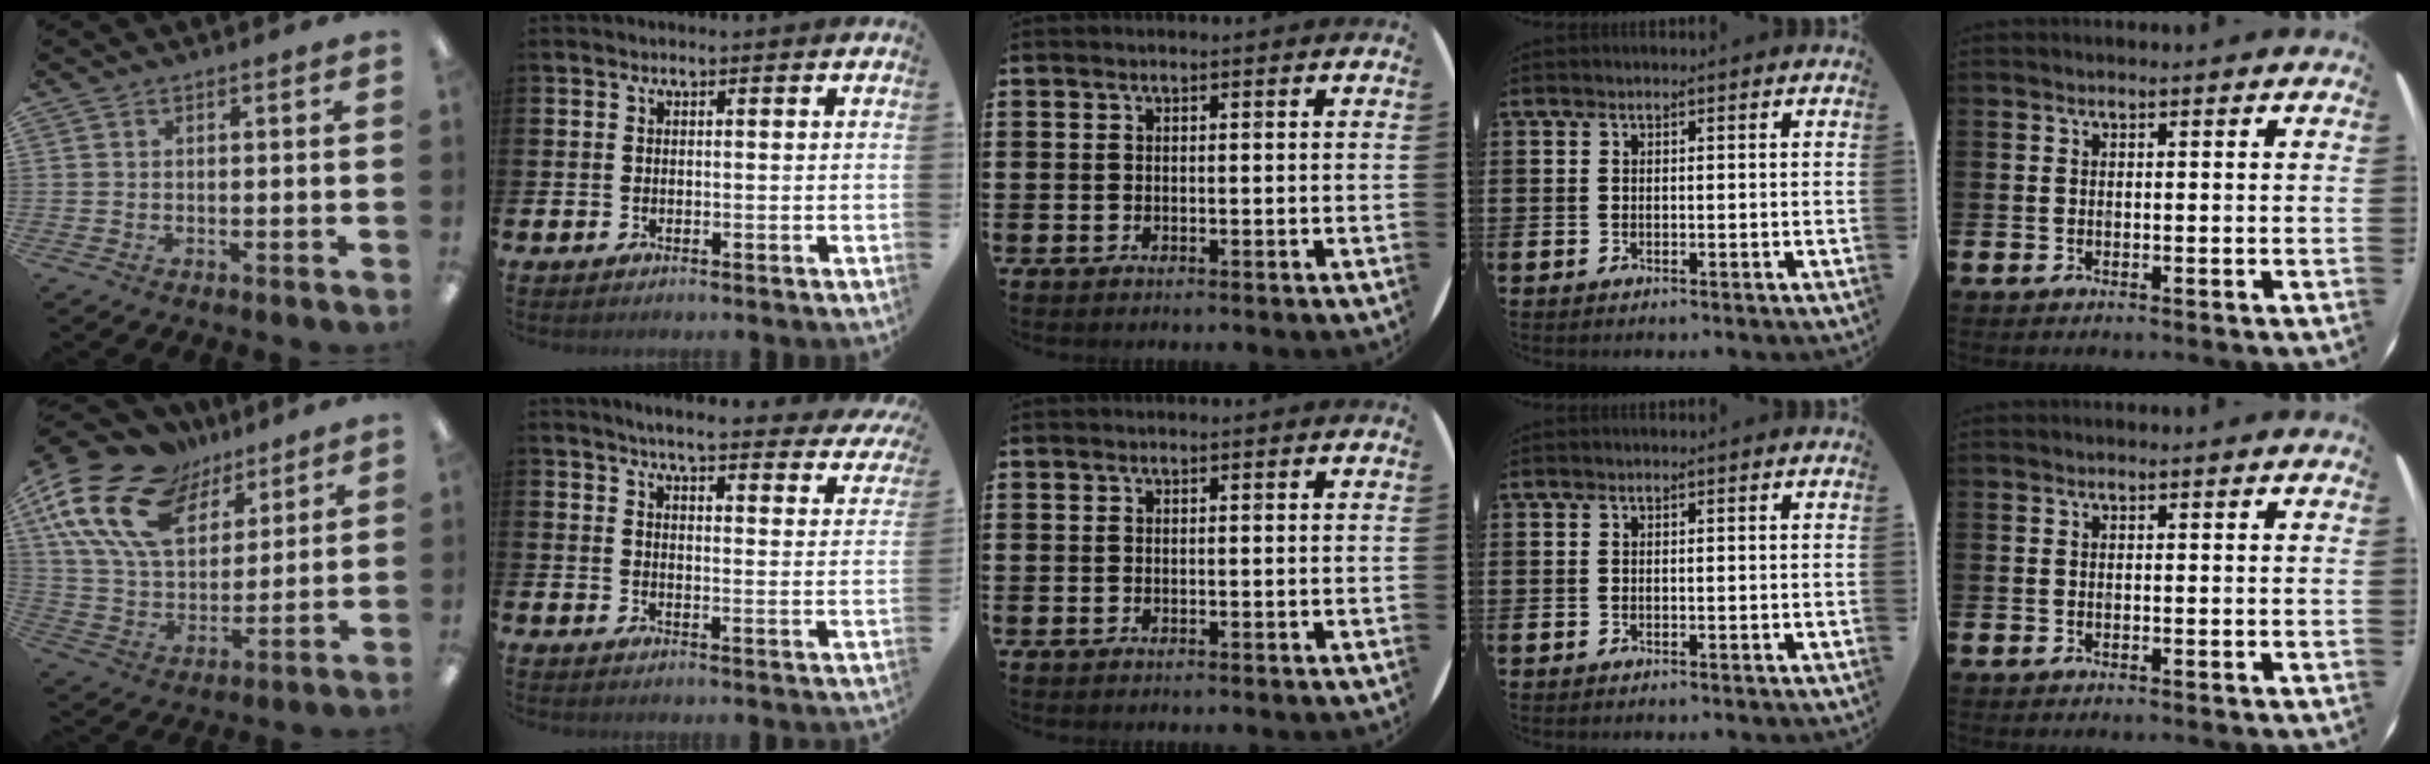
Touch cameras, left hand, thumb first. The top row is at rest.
{"thumb": {"total": 20.6, "force": [11.6, 12.0, 12.0], "torque": [-0.260, -0.048, 0.212]}, "index": {"total": 4.8, "force": [4.4, 0.4, 1.8], "torque": [-0.037, -0.037, 0.068]}}